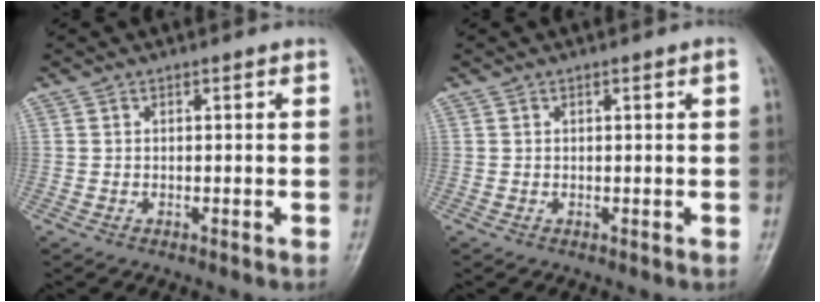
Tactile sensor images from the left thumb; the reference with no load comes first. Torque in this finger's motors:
{"motor_torque": [-0.25, -0.07, -0.28, -0.14, 0.03]}